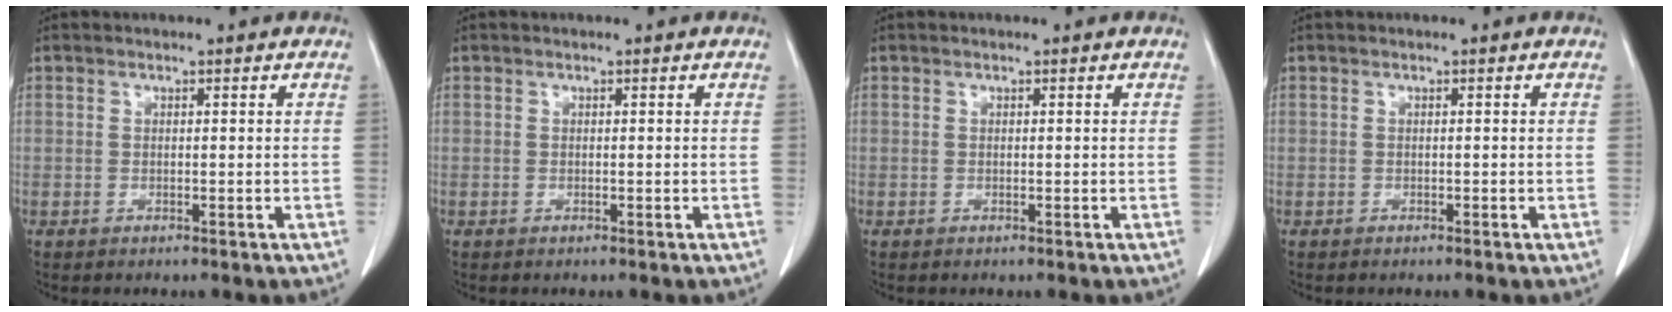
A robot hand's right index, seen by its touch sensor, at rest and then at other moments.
{"total": 0.0}
{"total": 0.0}
{"total": 0.0}